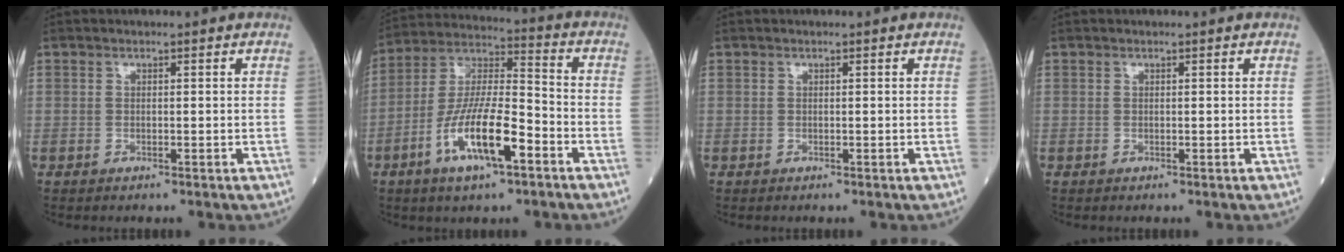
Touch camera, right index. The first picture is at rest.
{"total": 14.0, "force": [-6.0, 3.1, 12.3], "torque": [-0.243, -0.004, -0.110]}
{"total": 0.0}
{"total": 0.0}